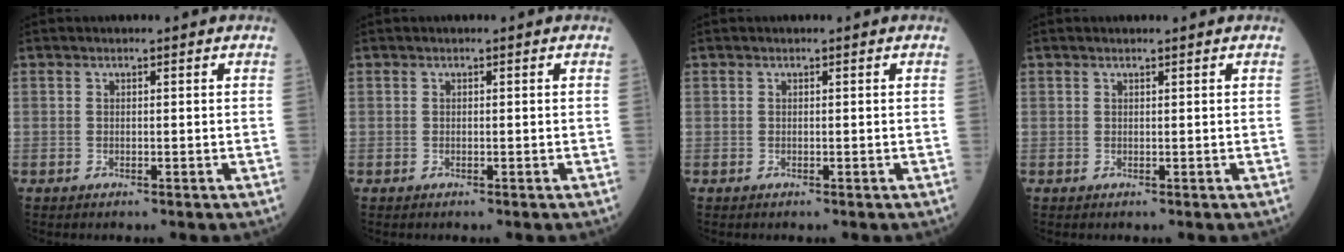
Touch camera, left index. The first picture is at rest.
{"total": 0.0}
{"total": 0.0}
{"total": 0.7, "force": [0.7, 0.0, 0.3], "torque": [-0.009, 0.004, 0.013]}